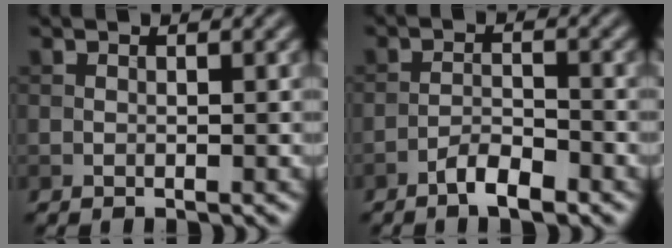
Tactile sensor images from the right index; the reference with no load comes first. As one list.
[{"total": 2.9, "force": [-2.1, 0.7, 1.8], "torque": [-0.032, 0.007, -0.042]}]